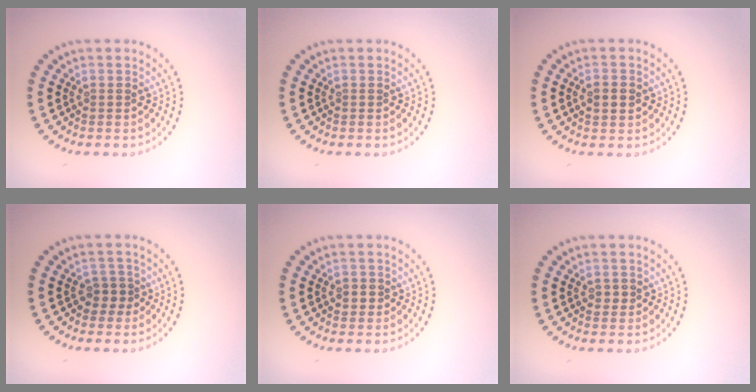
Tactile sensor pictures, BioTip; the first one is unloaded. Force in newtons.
{"total": 0.0}
{"total": 2.2, "press": 2.2, "slide": 0.1}
{"total": 1.7, "press": 1.4, "slide": 0.9}
{"total": 1.1, "press": 1.1, "slide": 0.4}
{"total": 1.0, "press": 1.0, "slide": 0.0}